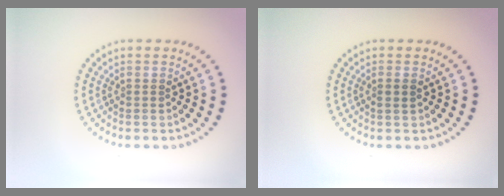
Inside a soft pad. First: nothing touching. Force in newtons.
{"total": 0.9, "press": 0.7, "slide": 0.6}